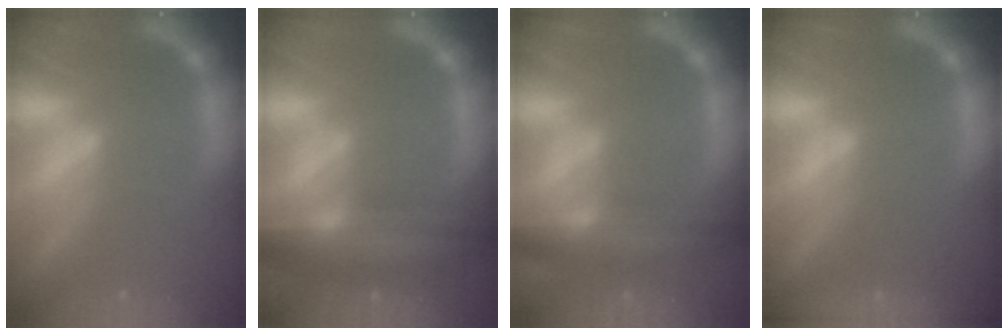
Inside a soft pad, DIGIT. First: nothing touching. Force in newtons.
{"total": 9.0}
{"total": 7.0}
{"total": 7.9}